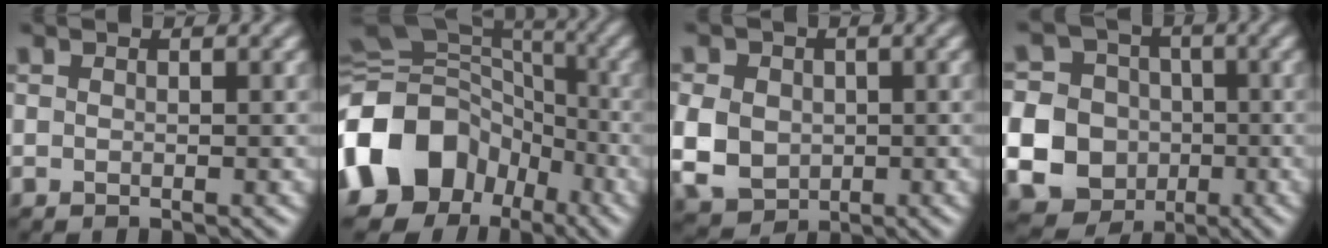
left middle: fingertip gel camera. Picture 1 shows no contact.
{"total": 13.8, "force": [-5.6, 11.3, 5.7], "torque": [-0.131, 0.008, -0.112]}
{"total": 5.4, "force": [-0.3, 4.6, 2.8], "torque": [-0.078, 0.006, -0.012]}
{"total": 18.5, "force": [-4.3, 17.6, 3.8], "torque": [-0.126, -0.018, -0.107]}